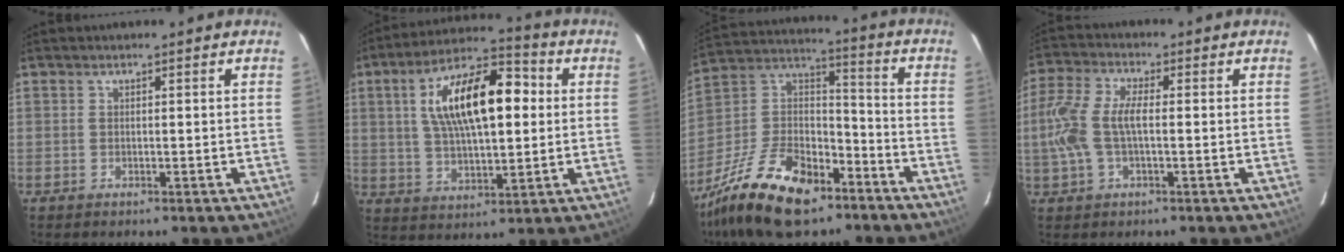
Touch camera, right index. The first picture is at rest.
{"total": 17.5, "force": [3.4, 7.5, 15.4], "torque": [-0.270, 0.031, 0.056]}
{"total": 22.7, "force": [-14.9, 10.8, 13.2], "torque": [-0.284, 0.004, -0.255]}
{"total": 9.6, "force": [-0.6, 4.2, 8.6], "torque": [-0.193, 0.012, -0.013]}